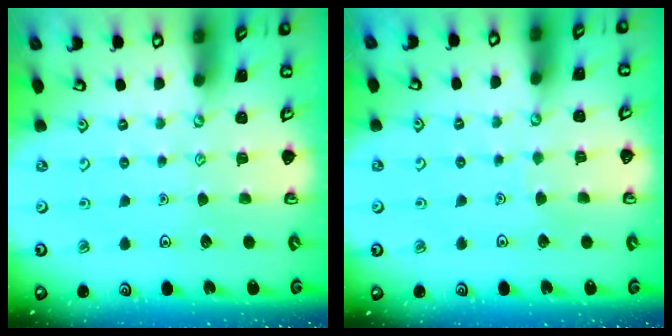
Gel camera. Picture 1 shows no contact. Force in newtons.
{"total": 2.5, "press": 2.5, "slide": 0.2}